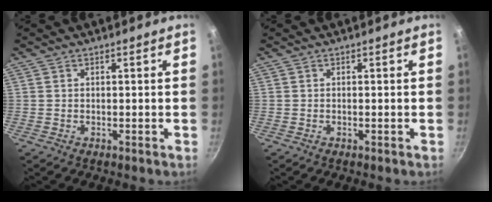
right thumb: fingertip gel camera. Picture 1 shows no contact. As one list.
[{"total": 0.0}]